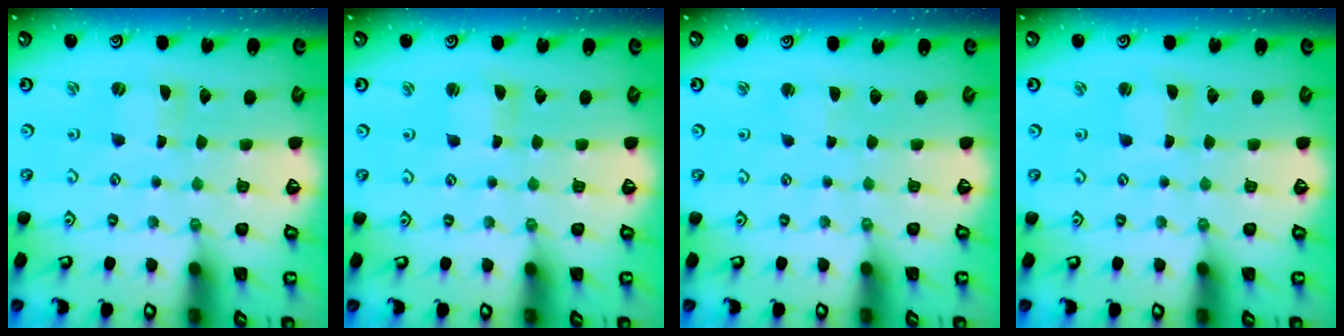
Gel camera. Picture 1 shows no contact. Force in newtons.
{"total": 1.2, "press": 1.1, "slide": 0.3}
{"total": 1.4, "press": 1.3, "slide": 0.3}
{"total": 0.8, "press": 0.8, "slide": 0.1}